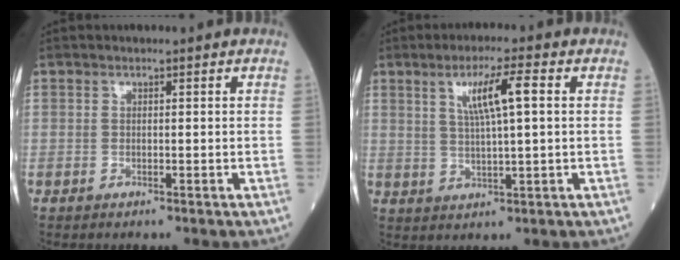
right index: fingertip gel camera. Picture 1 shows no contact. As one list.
[{"total": 6.7, "force": [2.1, 0.3, 6.4], "torque": [-0.118, 0.006, 0.039]}]